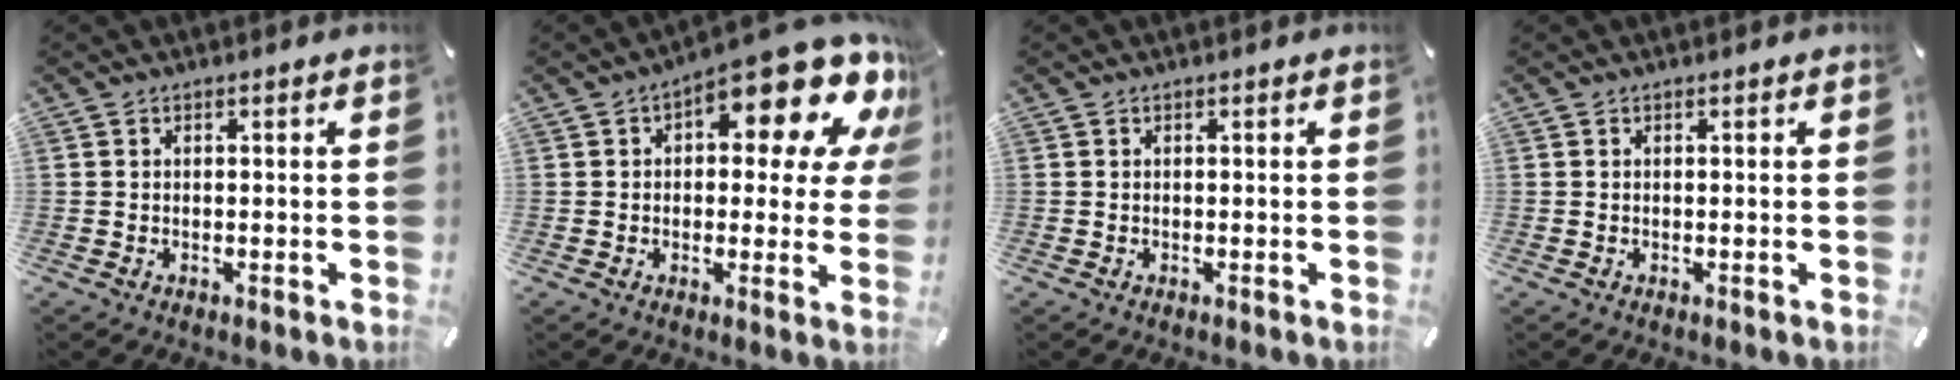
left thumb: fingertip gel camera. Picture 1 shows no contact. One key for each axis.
{"total": 16.5, "fx": 9.0, "fy": 6.4, "fz": 12.3, "tx": -0.161, "ty": -0.075, "tz": 0.141}
{"total": 0.0}
{"total": 0.0}